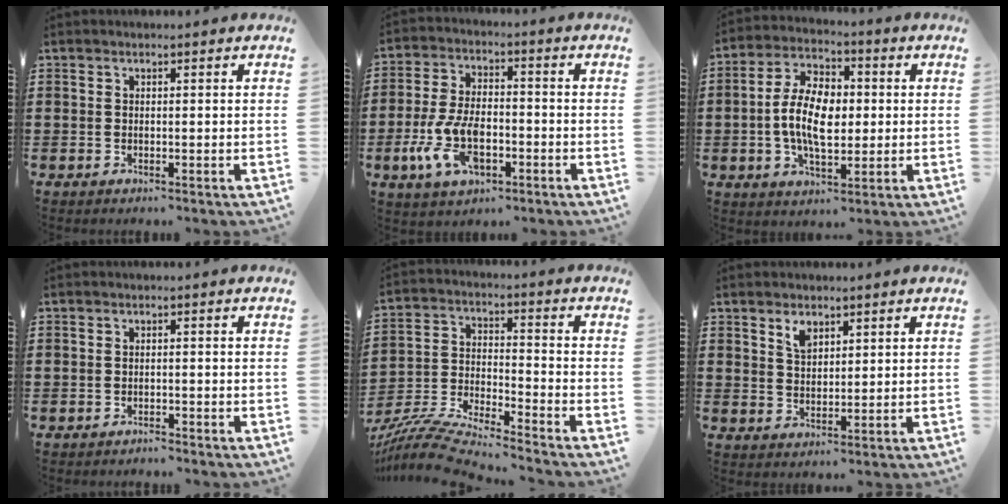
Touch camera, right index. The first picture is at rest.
{"total": 9.5, "force": [-3.3, 4.8, 7.4], "torque": [-0.179, -0.007, -0.065]}
{"total": 9.4, "force": [-0.4, 5.1, 7.9], "torque": [-0.173, 0.006, -0.011]}
{"total": 0.9, "force": [-0.9, 0.1, 0.1], "torque": [-0.004, 0.001, -0.019]}
{"total": 8.6, "force": [-8.1, 0.3, 2.8], "torque": [-0.079, -0.007, -0.167]}
{"total": 3.1, "force": [2.1, 1.7, 1.5], "torque": [-0.027, 0.001, 0.037]}